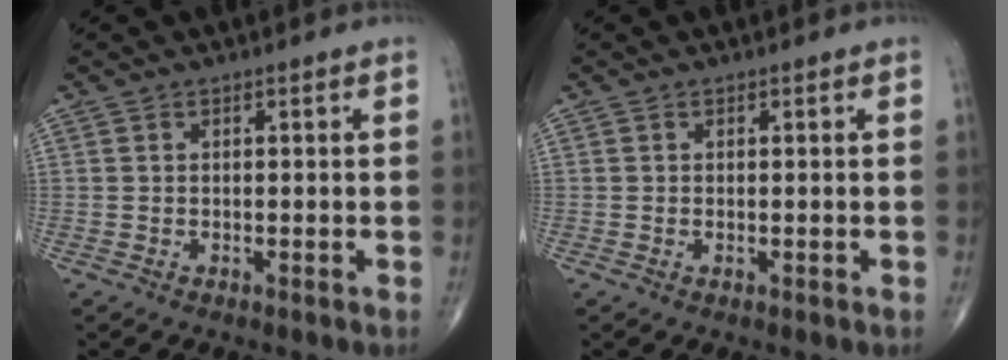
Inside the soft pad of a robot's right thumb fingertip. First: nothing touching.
{"total": 0.0}